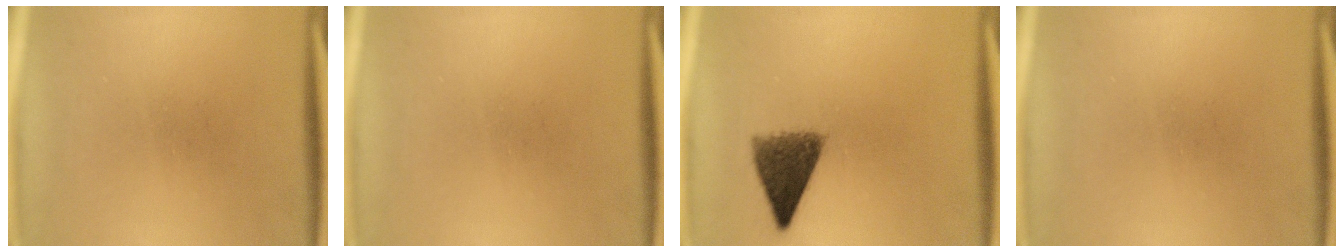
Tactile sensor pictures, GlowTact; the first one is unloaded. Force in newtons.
{"total": 0.0}
{"total": 6.8}
{"total": 0.0}